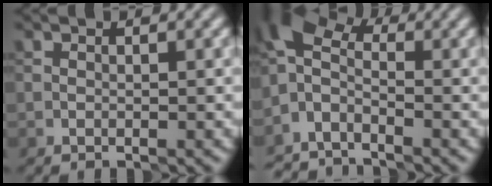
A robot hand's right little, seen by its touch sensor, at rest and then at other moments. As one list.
[{"total": 5.2, "force": [-2.9, 3.1, 3.1], "torque": [-0.067, 0.003, -0.071]}]